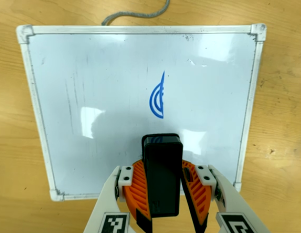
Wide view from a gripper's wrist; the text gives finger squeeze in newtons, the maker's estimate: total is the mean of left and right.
{"total": 8.6, "left": 9.1, "right": 8.2}